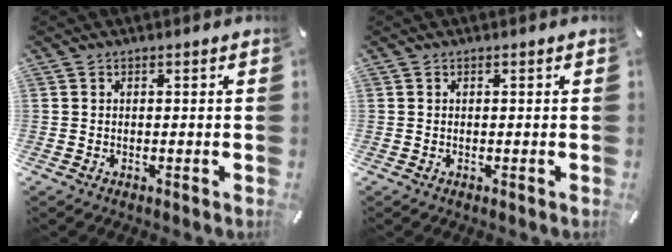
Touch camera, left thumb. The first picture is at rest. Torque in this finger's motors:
{"motor_torque": [-0.07, 0.10, -0.04, 0.00, -0.02]}